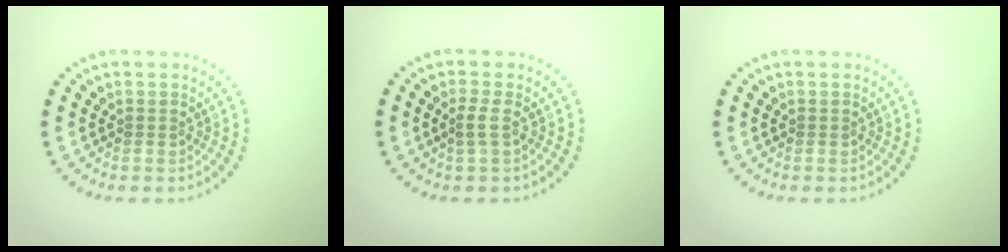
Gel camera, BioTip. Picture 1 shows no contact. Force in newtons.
{"total": 1.0, "press": 0.9, "slide": 0.5}
{"total": 0.0}